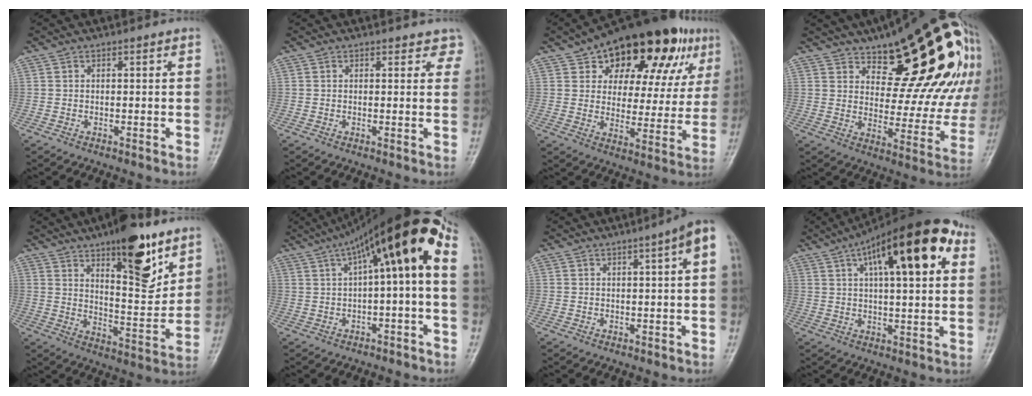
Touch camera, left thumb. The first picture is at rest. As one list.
[{"total": 3.4, "force": [2.9, 1.7, 0.8], "torque": [0.028, -0.010, 0.015]}, {"total": 24.3, "force": [13.3, 12.1, 16.3], "torque": [-0.193, -0.001, 0.196]}, {"total": 25.7, "force": [13.2, 9.6, 19.9], "torque": [-0.227, -0.049, 0.190]}, {"total": 16.0, "force": [9.6, 5.5, 11.6], "torque": [-0.135, -0.061, 0.151]}, {"total": 15.0, "force": [2.8, 3.6, 14.3], "torque": [-0.216, 0.061, 0.041]}, {"total": 4.6, "force": [1.1, 0.3, 4.4], "torque": [-0.059, 0.012, 0.012]}, {"total": 20.7, "force": [7.8, 7.0, 17.8], "torque": [-0.252, 0.019, 0.111]}]